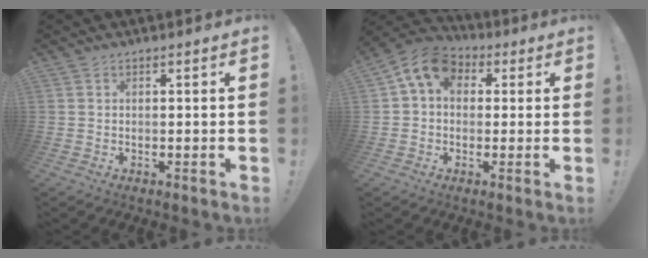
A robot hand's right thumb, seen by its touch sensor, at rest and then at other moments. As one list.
[{"total": 9.8, "force": [3.1, 7.2, 6.0], "torque": [-0.100, 0.004, 0.062]}]